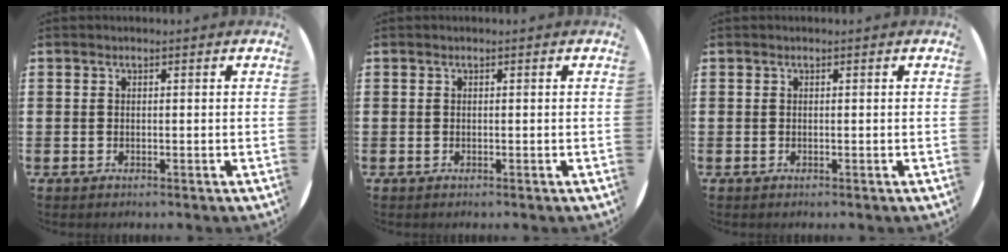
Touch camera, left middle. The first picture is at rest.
{"total": 0.0}
{"total": 0.0}